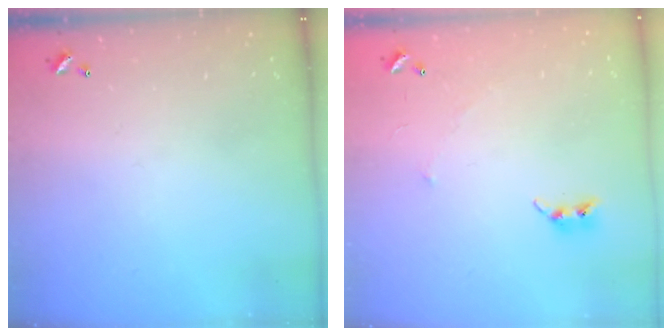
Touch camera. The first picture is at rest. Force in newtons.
{"total": 5.4, "press": 5.4, "slide": 0.7}